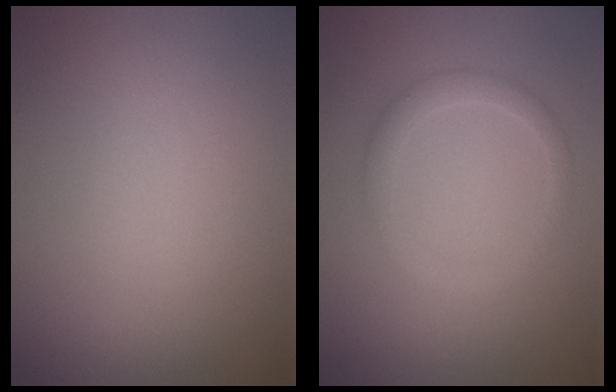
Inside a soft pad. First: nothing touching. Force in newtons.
{"total": 1.9, "press": 1.9, "slide": 0.1}